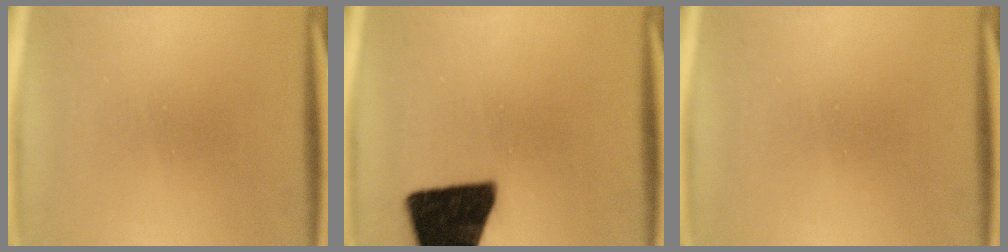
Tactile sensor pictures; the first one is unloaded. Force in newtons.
{"total": 19.6}
{"total": 0.0}